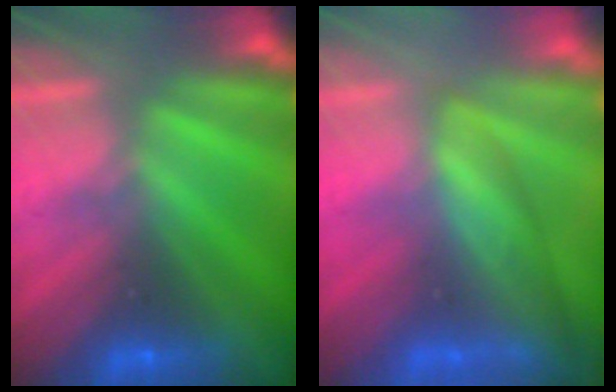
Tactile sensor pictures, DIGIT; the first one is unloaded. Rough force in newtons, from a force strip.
{"total": 3.5}